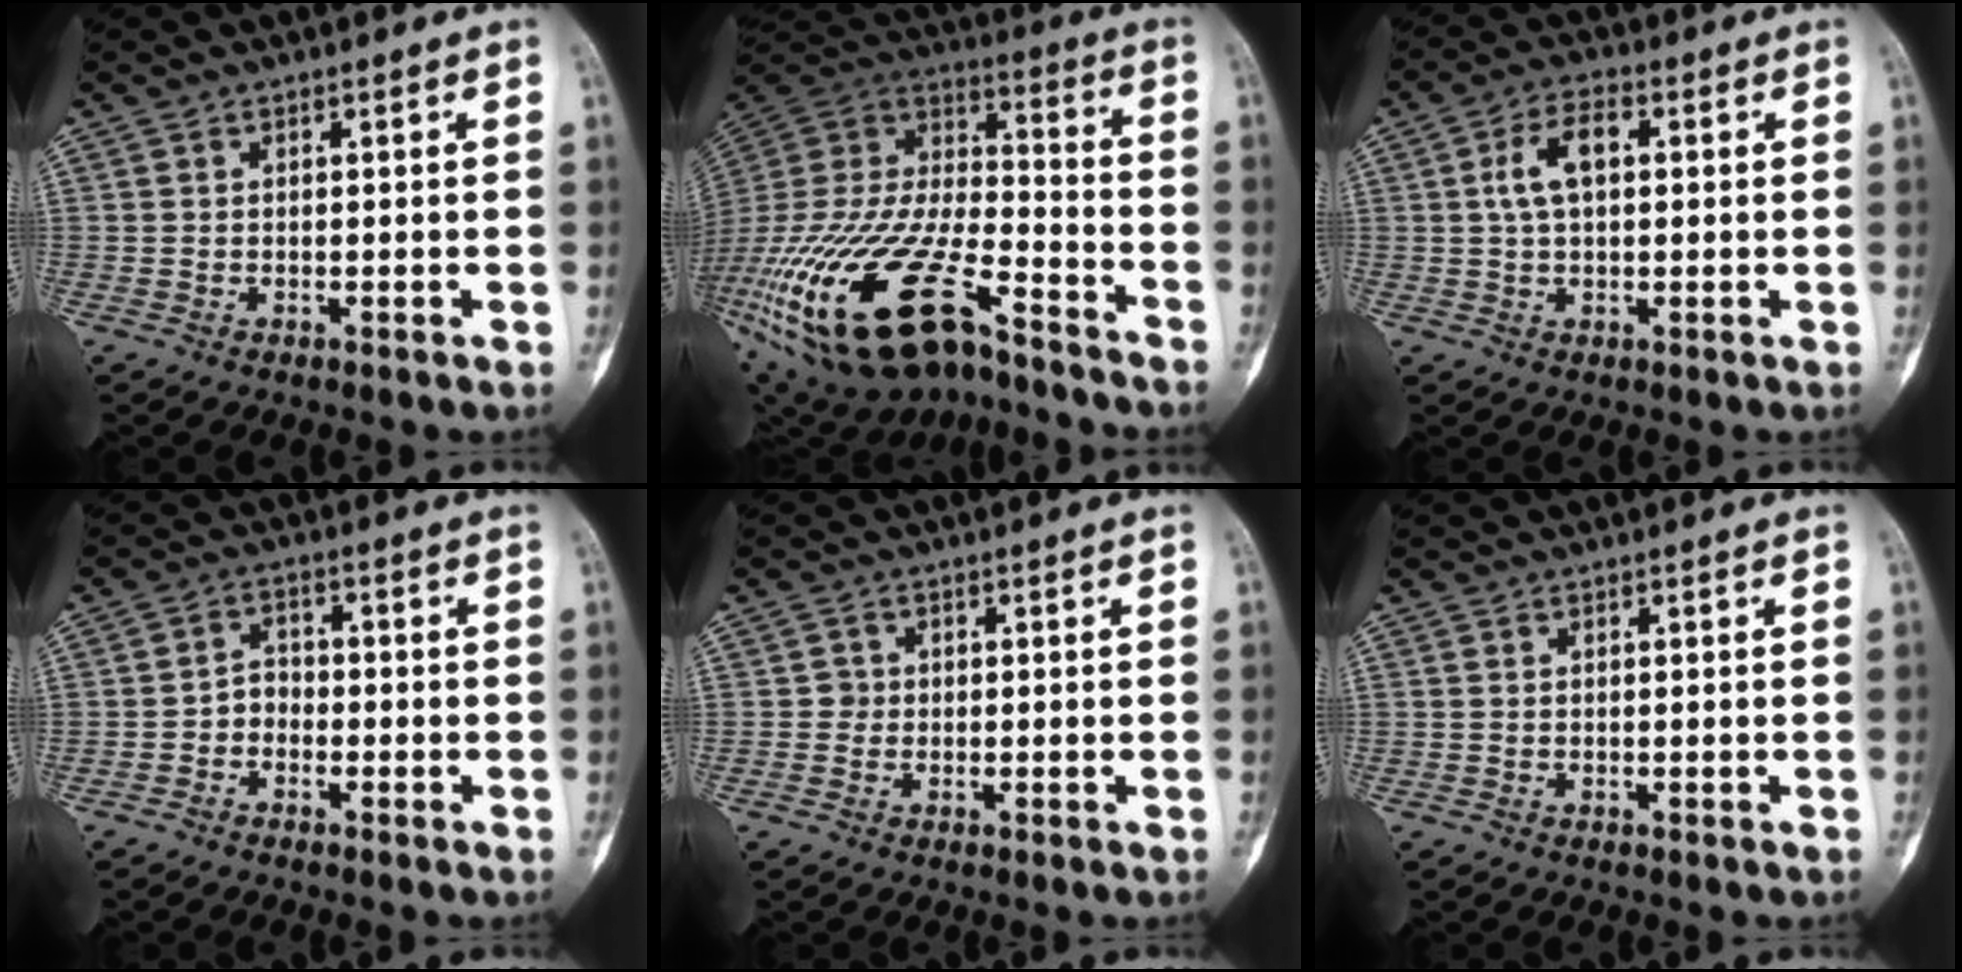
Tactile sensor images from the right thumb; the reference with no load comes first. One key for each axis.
{"total": 34.1, "fx": -18.7, "fy": 14.6, "fz": 24.5, "tx": -0.543, "ty": 0.023, "tz": -0.327}
{"total": 7.0, "fx": 1.3, "fy": 3.8, "fz": 5.7, "tx": -0.105, "ty": 0.016, "tz": 0.020}
{"total": 3.0, "fx": -1.5, "fy": 2.3, "fz": 1.2, "tx": 0.003, "ty": 0.016, "tz": -0.037}
{"total": 1.5, "fx": -0.1, "fy": 1.5, "fz": 0.2, "tx": 0.008, "ty": 0.007, "tz": -0.005}
{"total": 0.0}